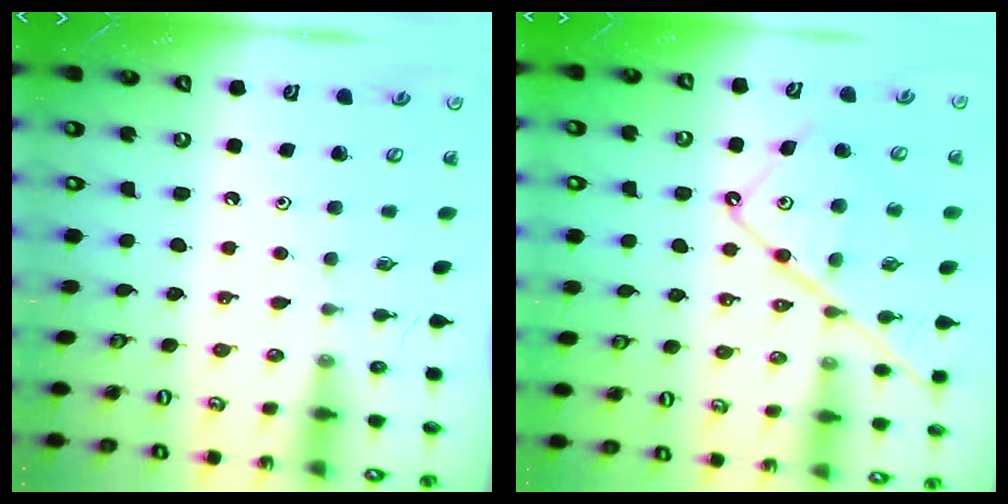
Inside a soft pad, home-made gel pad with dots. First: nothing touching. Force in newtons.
{"total": 15.9, "press": 15.8, "slide": 1.7}